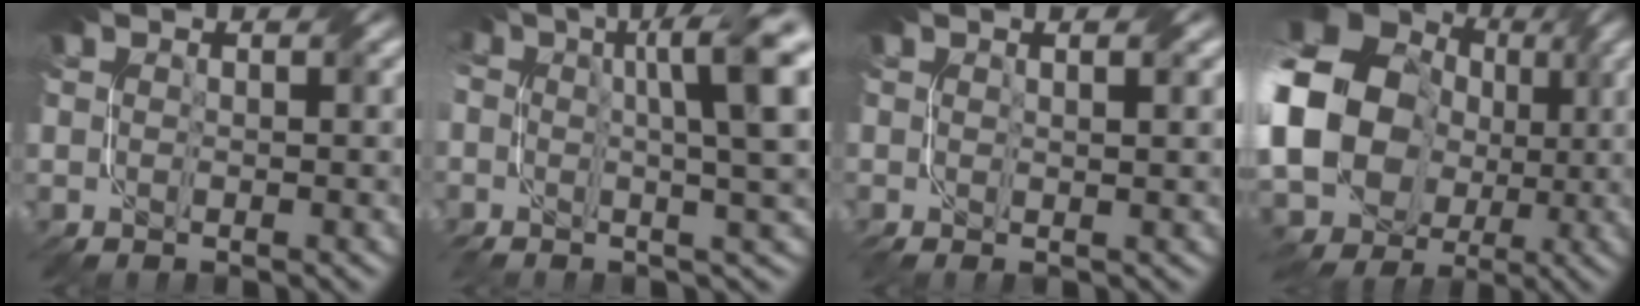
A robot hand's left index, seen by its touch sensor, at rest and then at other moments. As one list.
[{"total": 9.3, "force": [1.3, 2.2, 8.9], "torque": [-0.101, 0.017, 0.019]}, {"total": 2.2, "force": [0.6, 0.8, 2.0], "torque": [-0.015, 0.002, 0.003]}, {"total": 21.4, "force": [0.1, 19.0, 10.0], "torque": [-0.228, 0.013, -0.040]}]